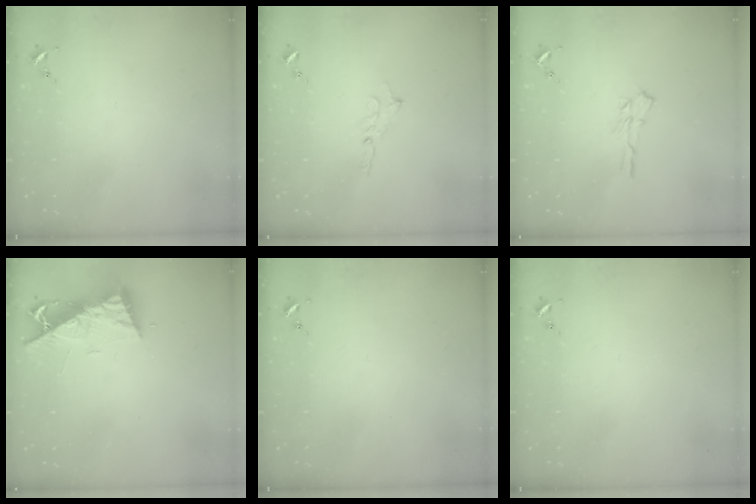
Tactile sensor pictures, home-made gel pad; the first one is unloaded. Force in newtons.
{"total": 2.3, "press": 2.3, "slide": 0.2}
{"total": 5.1, "press": 5.1, "slide": 0.6}
{"total": 9.7, "press": 9.7, "slide": 0.7}
{"total": 0.0}
{"total": 0.0}